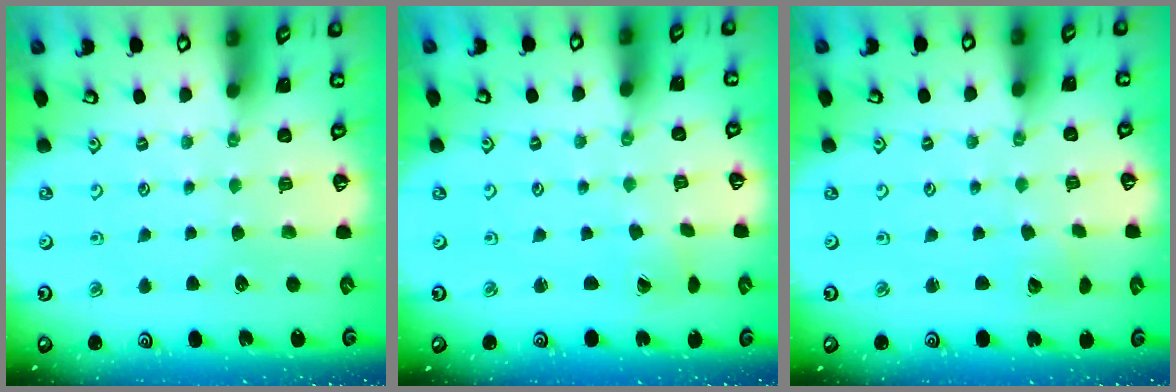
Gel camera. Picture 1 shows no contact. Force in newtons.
{"total": 0.7, "press": 0.7, "slide": 0.1}
{"total": 2.6, "press": 2.6, "slide": 0.3}